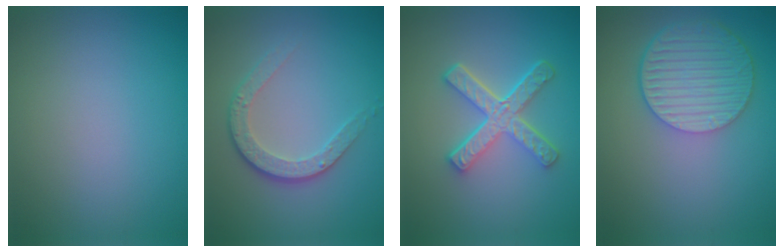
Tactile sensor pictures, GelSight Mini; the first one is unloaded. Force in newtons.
{"total": 3.5, "press": 2.6, "slide": 2.4}
{"total": 5.3, "press": 3.7, "slide": 3.8}
{"total": 6.1, "press": 4.5, "slide": 4.2}